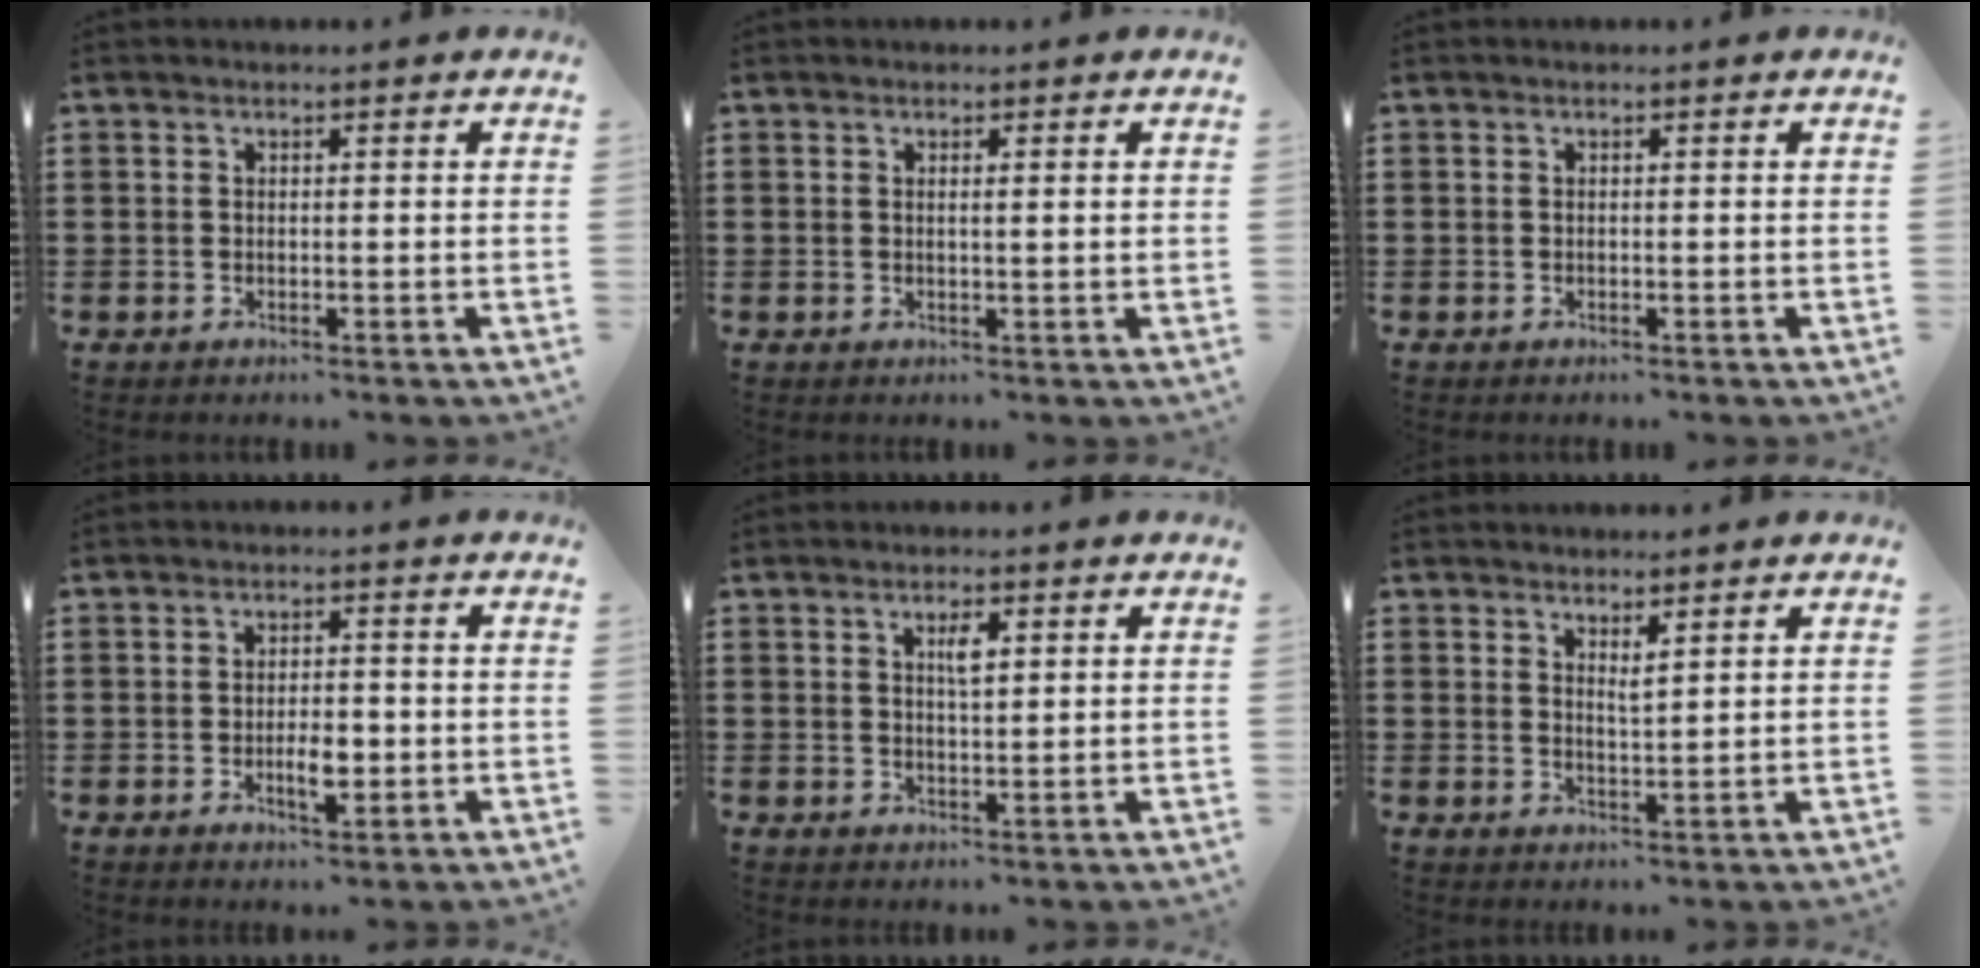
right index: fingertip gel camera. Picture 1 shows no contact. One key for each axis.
{"total": 0.8, "fx": 0.3, "fy": 0.0, "fz": 0.8, "tx": -0.016, "ty": -0.001, "tz": 0.005}
{"total": 0.0}
{"total": 4.1, "fx": -1.1, "fy": 1.6, "fz": 3.6, "tx": -0.070, "ty": 0.003, "tz": -0.020}
{"total": 2.5, "fx": 0.9, "fy": 0.7, "fz": 2.2, "tx": -0.039, "ty": 0.001, "tz": 0.012}
{"total": 1.7, "fx": 1.5, "fy": 0.2, "fz": 0.9, "tx": -0.011, "ty": -0.002, "tz": 0.025}